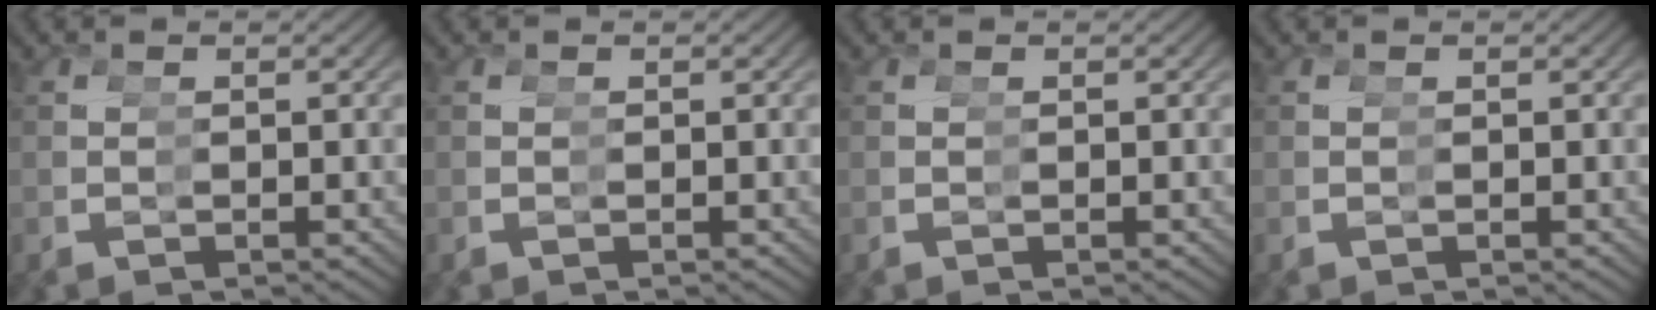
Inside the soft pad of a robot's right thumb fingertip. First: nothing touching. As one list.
[{"total": 0.0}, {"total": 0.0}, {"total": 0.0}]